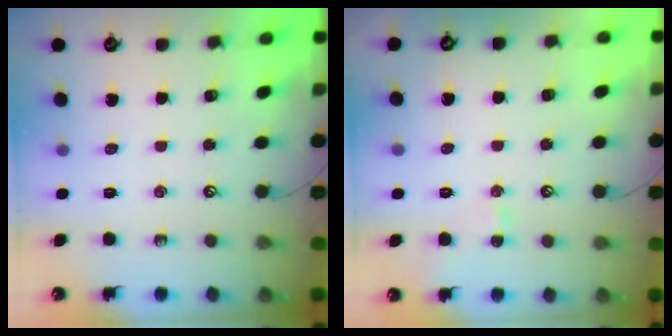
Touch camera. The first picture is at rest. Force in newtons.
{"total": 2.5, "press": 2.4, "slide": 0.7}